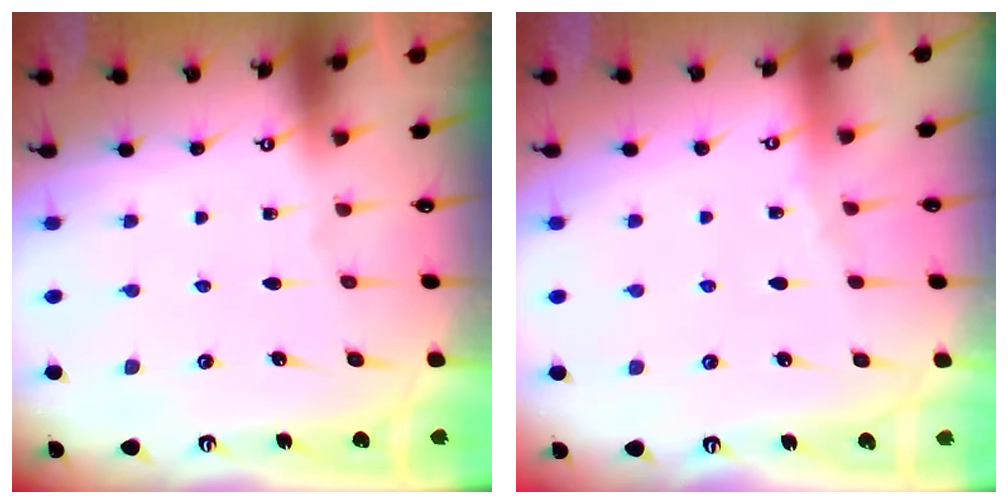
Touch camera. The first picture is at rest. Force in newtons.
{"total": 2.2, "press": 2.2, "slide": 0.3}